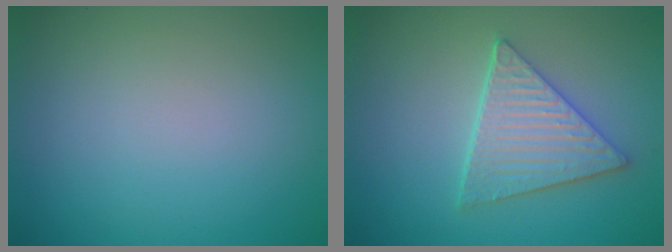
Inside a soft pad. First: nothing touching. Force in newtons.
{"total": 4.5, "press": 3.9, "slide": 2.1}